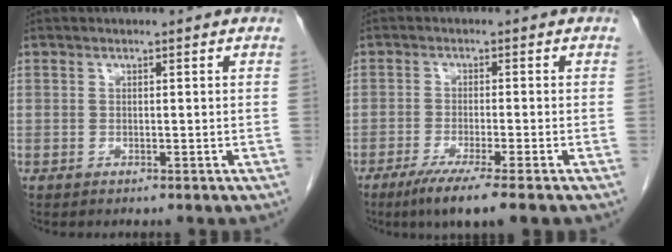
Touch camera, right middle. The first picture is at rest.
{"total": 7.0, "force": [-4.8, -0.6, 5.0], "torque": [-0.079, -0.019, -0.081]}